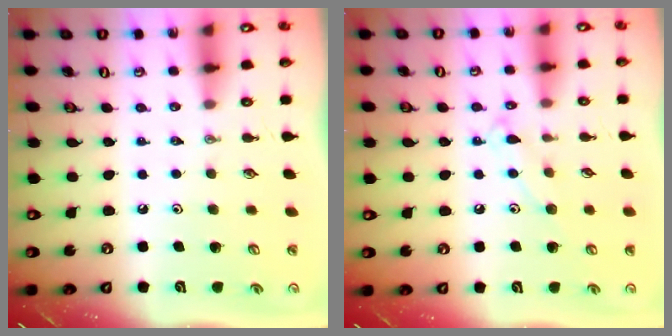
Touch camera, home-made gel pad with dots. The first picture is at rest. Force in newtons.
{"total": 8.0, "press": 8.0, "slide": 0.7}